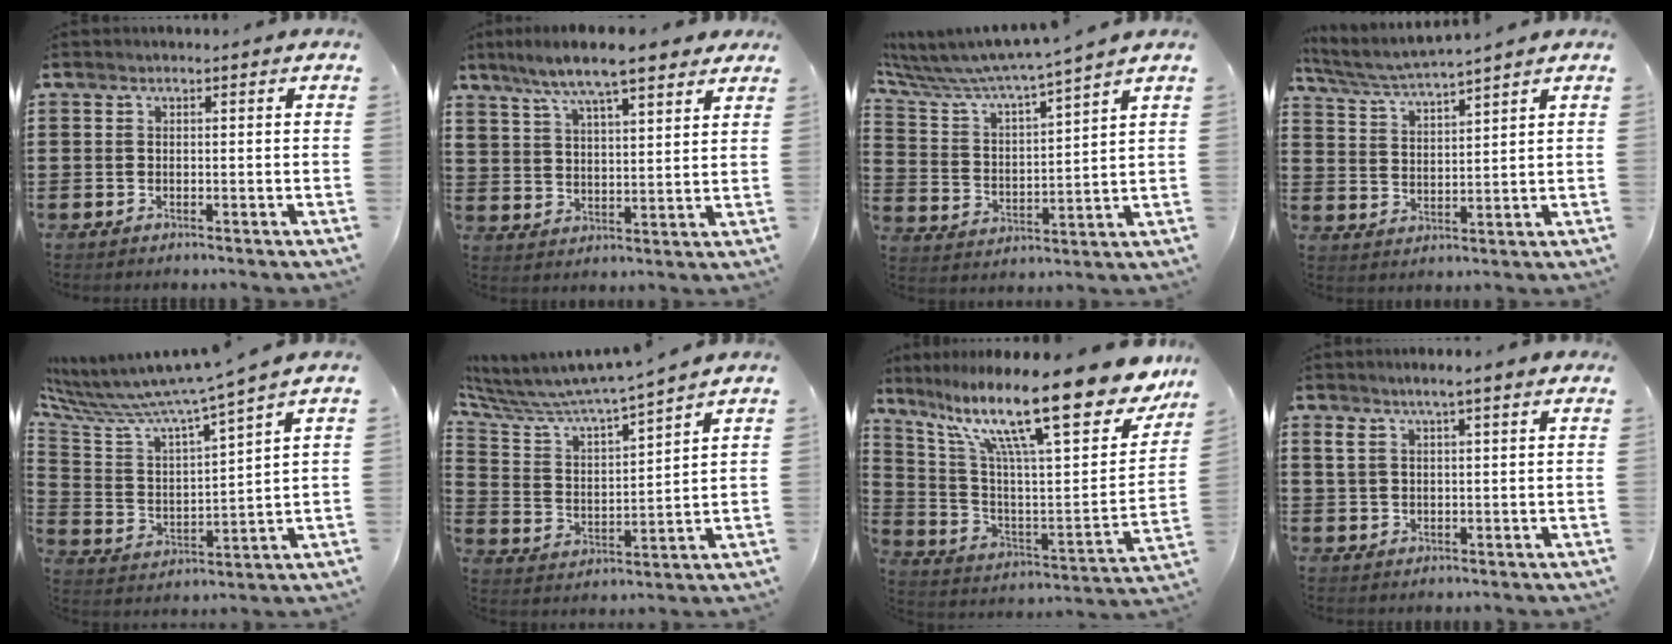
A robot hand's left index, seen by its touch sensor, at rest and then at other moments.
{"total": 8.5, "force": [7.0, 1.3, 4.6], "torque": [-0.110, -0.014, 0.125]}
{"total": 6.1, "force": [5.7, -0.4, 2.0], "torque": [-0.068, -0.044, 0.090]}
{"total": 4.2, "force": [4.0, -0.5, 1.4], "torque": [-0.044, -0.024, 0.067]}
{"total": 6.7, "force": [5.9, -0.6, 3.0], "torque": [-0.093, -0.059, 0.086]}
{"total": 7.0, "force": [6.8, 0.1, 1.8], "torque": [-0.072, -0.057, 0.111]}
{"total": 19.1, "force": [12.8, 3.3, 13.8], "torque": [-0.255, -0.084, 0.199]}
{"total": 3.4, "force": [2.3, 0.8, 2.4], "torque": [-0.052, 0.004, 0.040]}